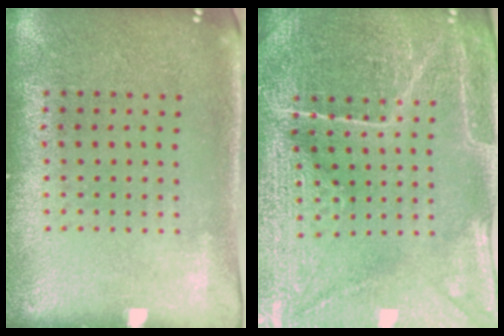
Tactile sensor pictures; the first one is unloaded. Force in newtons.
{"total": 4.3, "press": 4.2, "slide": 1.0}